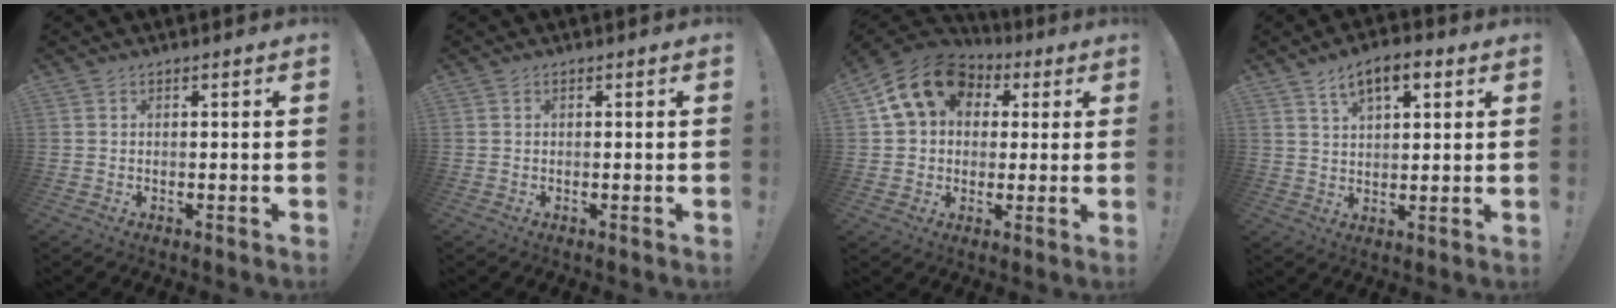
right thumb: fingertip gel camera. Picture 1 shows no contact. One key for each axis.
{"total": 0.0}
{"total": 14.9, "fx": 5.6, "fy": 11.2, "fz": 8.0, "tx": -0.120, "ty": -0.009, "tz": 0.106}
{"total": 7.7, "fx": 4.2, "fy": 3.5, "fz": 5.4, "tx": -0.080, "ty": -0.012, "tz": 0.072}